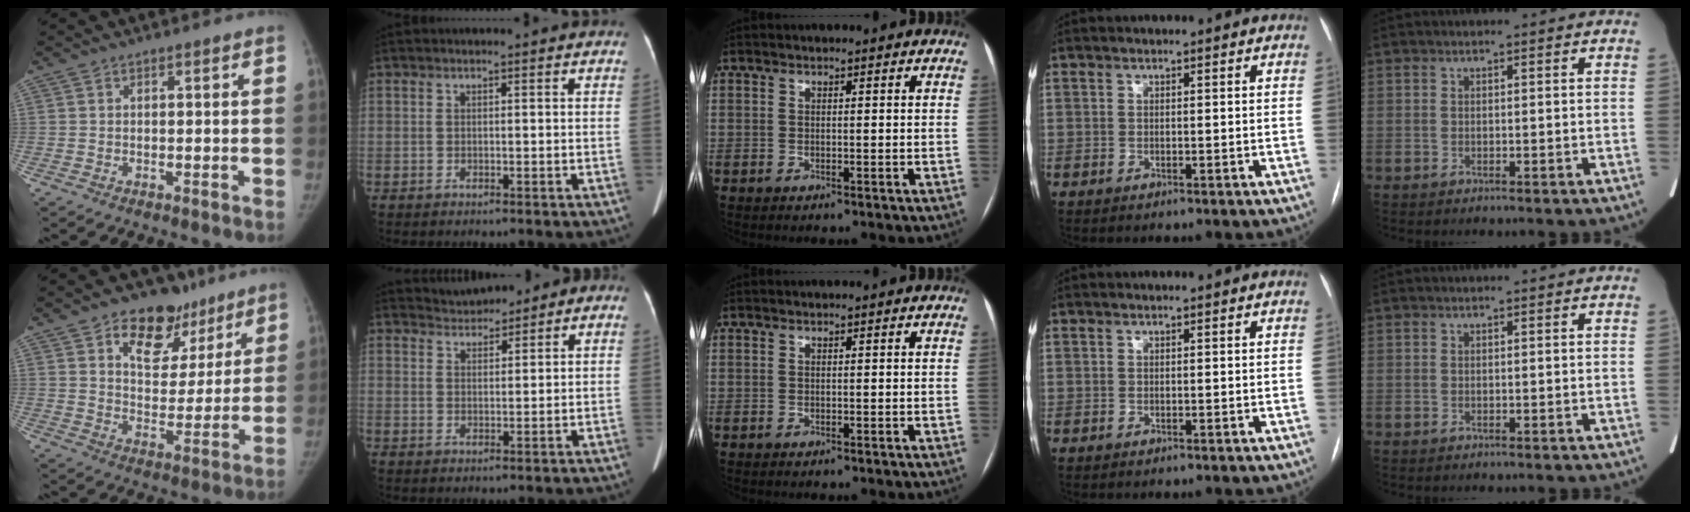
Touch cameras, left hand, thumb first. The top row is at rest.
{"thumb": {"total": 14.2, "force": [8.6, 9.0, 6.7], "torque": [-0.044, -0.039, 0.133]}, "index": {"total": 2.9, "force": [2.3, 1.6, 0.9], "torque": [-0.018, 0.031, 0.045]}}